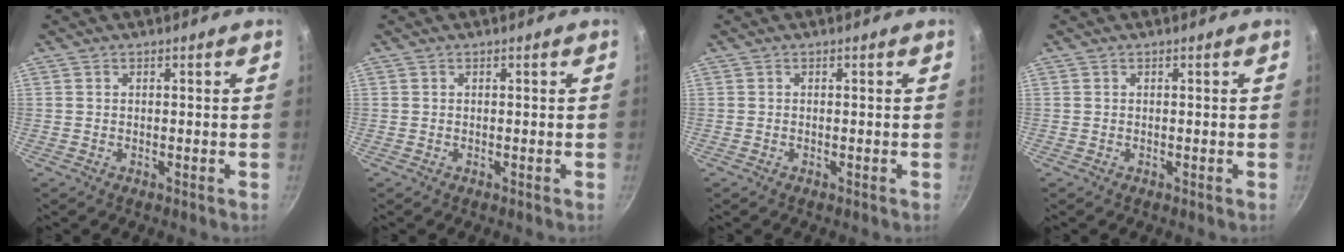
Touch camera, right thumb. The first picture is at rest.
{"total": 0.0}
{"total": 0.0}
{"total": 0.0}